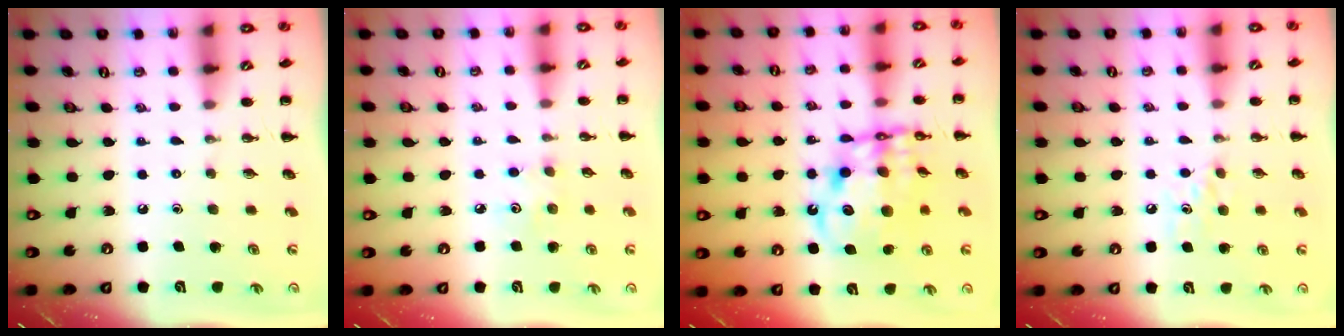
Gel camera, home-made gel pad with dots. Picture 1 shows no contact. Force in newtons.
{"total": 3.9, "press": 3.8, "slide": 0.9}
{"total": 13.7, "press": 13.2, "slide": 3.4}
{"total": 5.0, "press": 4.7, "slide": 1.7}